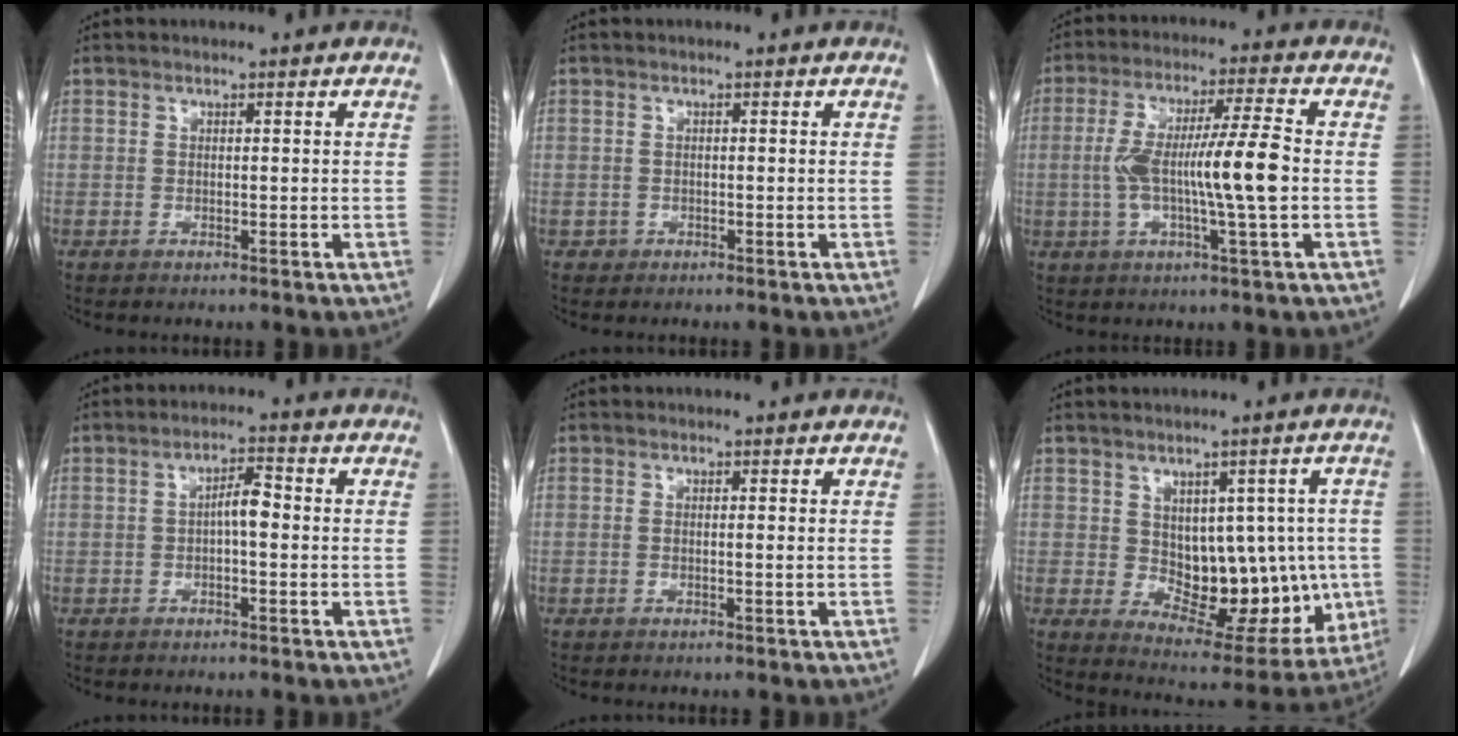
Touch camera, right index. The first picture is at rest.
{"total": 0.8, "force": [-0.4, 0.8, -0.1], "torque": [-0.004, 0.004, -0.006]}
{"total": 11.8, "force": [-1.1, 0.3, 11.7], "torque": [-0.220, 0.009, -0.023]}
{"total": 3.4, "force": [-0.3, 1.0, 3.3], "torque": [-0.055, 0.012, -0.005]}
{"total": 0.8, "force": [-0.1, 0.0, 0.8], "torque": [-0.016, 0.000, -0.001]}
{"total": 14.1, "force": [-0.3, 7.8, 11.7], "torque": [-0.134, 0.013, 0.026]}